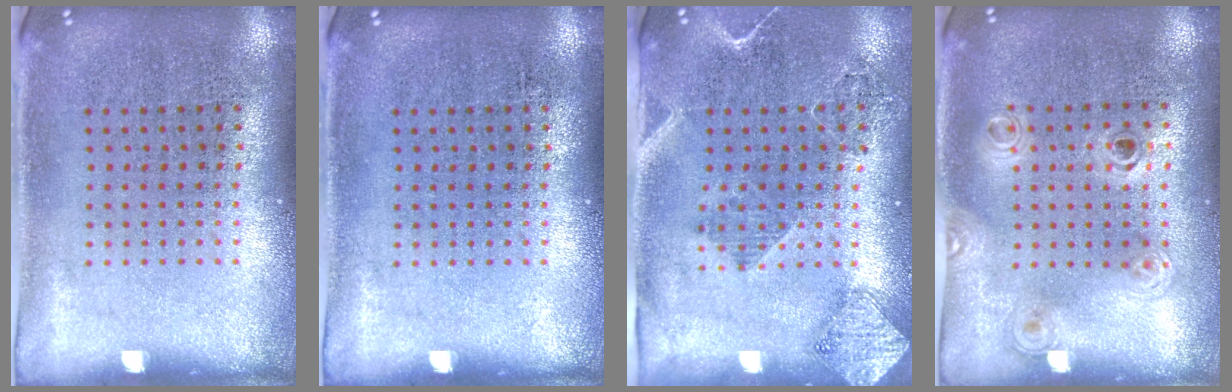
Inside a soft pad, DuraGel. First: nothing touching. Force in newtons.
{"total": 0.0}
{"total": 1.8, "press": 1.7, "slide": 0.8}
{"total": 1.2, "press": 1.0, "slide": 0.7}